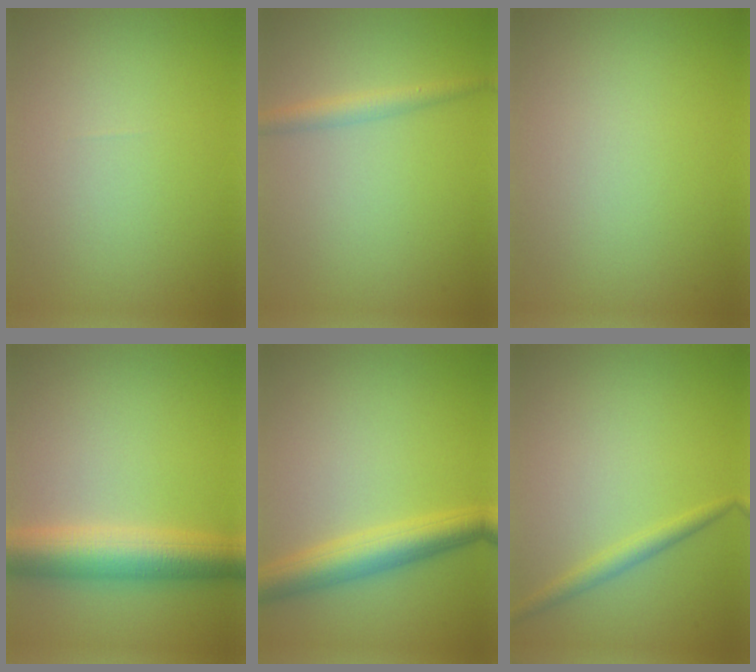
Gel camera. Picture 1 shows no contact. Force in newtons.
{"total": 1.9, "press": 1.9, "slide": 0.0}
{"total": 0.0}
{"total": 6.7, "press": 6.7, "slide": 0.2}
{"total": 4.7, "press": 4.7, "slide": 0.1}
{"total": 1.6, "press": 1.6, "slide": 0.1}